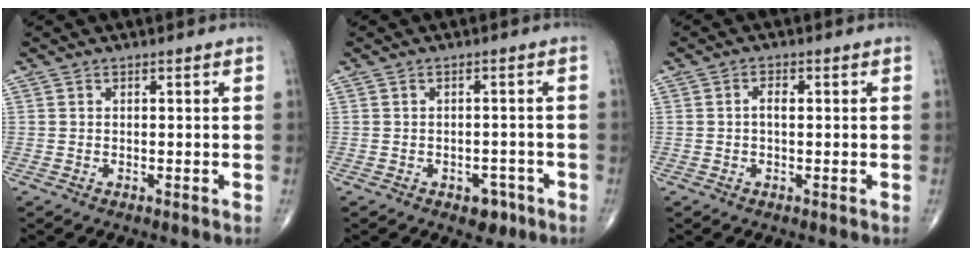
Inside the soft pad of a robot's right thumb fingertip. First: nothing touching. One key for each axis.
{"total": 2.6, "fx": -1.5, "fy": 1.7, "fz": 1.3, "tx": 0.001, "ty": 0.004, "tz": -0.017}
{"total": 1.8, "fx": 0.1, "fy": 0.9, "fz": 1.5, "tx": -0.025, "ty": 0.006, "tz": -0.001}